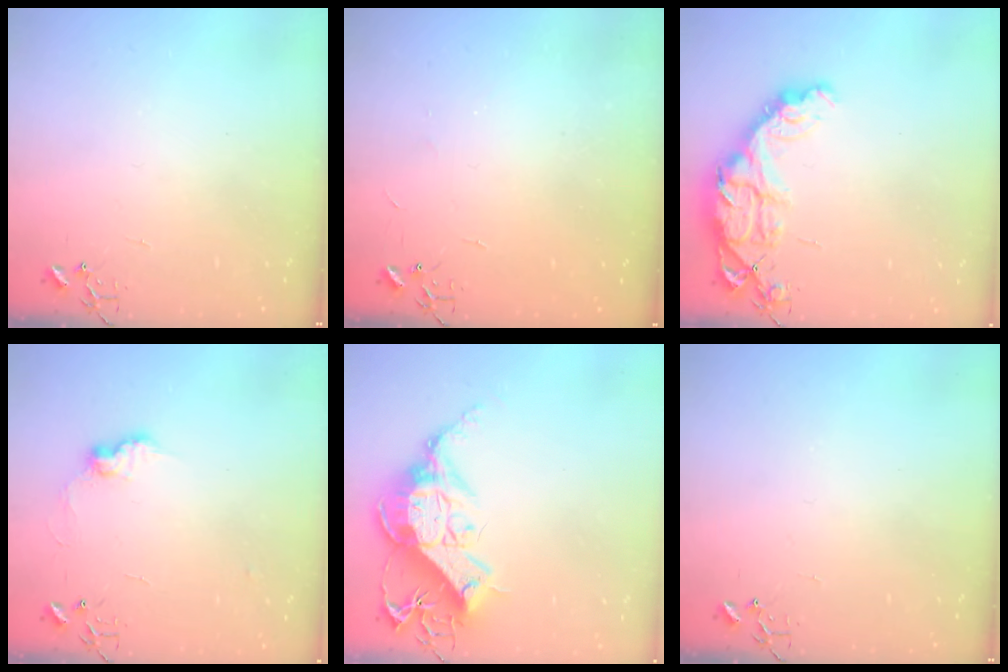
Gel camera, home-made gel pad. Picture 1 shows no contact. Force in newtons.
{"total": 1.9, "press": 1.9, "slide": 0.3}
{"total": 14.7, "press": 14.7, "slide": 1.2}
{"total": 8.6, "press": 8.5, "slide": 0.4}
{"total": 16.9, "press": 16.7, "slide": 2.5}
{"total": 0.0}